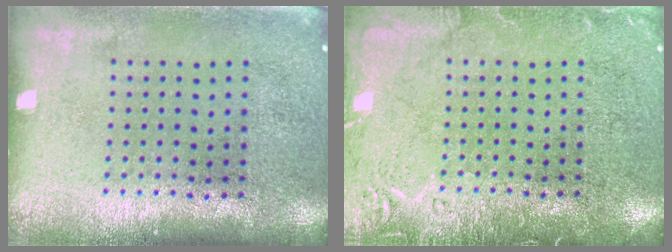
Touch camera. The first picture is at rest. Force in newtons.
{"total": 2.7, "press": 2.7, "slide": 0.5}